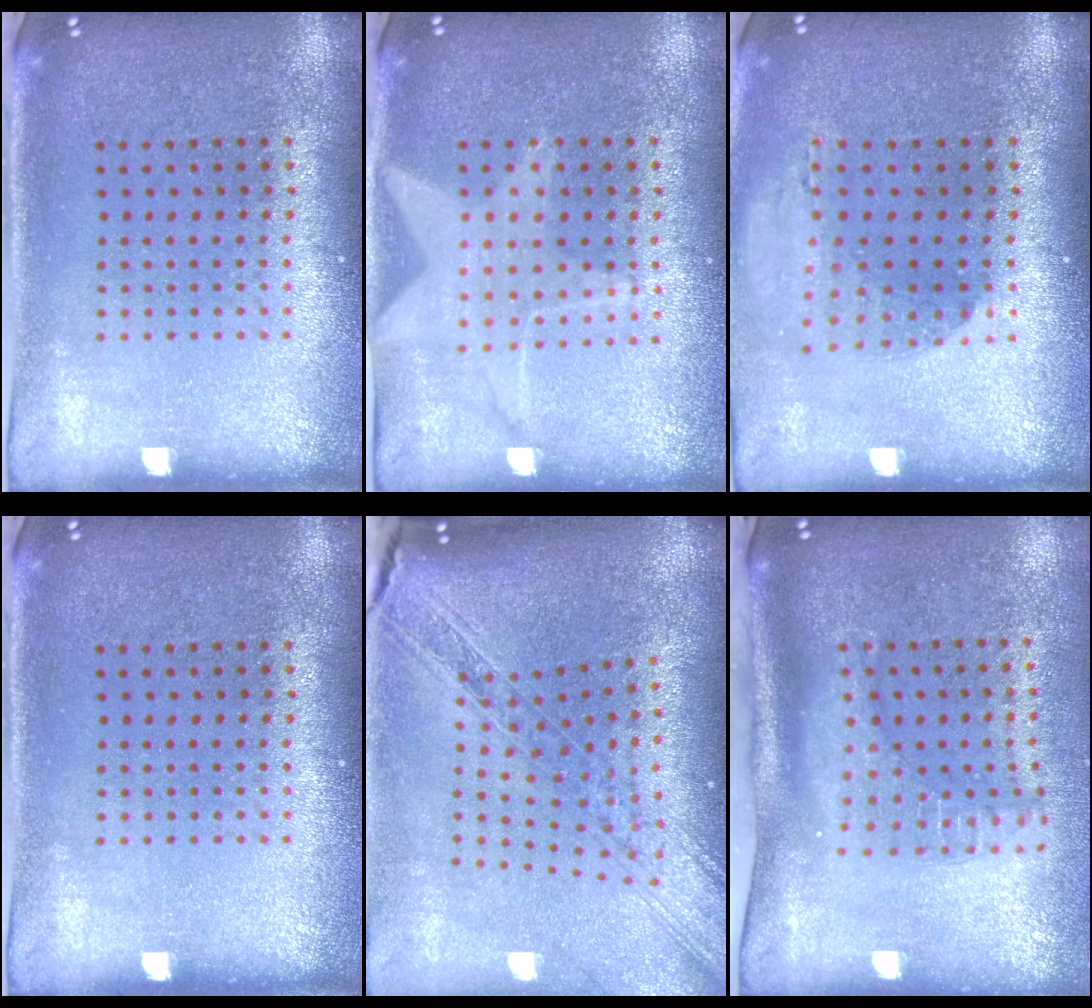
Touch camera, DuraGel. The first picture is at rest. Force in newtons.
{"total": 1.5, "press": 1.4, "slide": 0.4}
{"total": 1.2, "press": 1.2, "slide": 0.2}
{"total": 0.0}
{"total": 2.3, "press": 1.9, "slide": 1.2}
{"total": 2.2, "press": 1.7, "slide": 1.5}